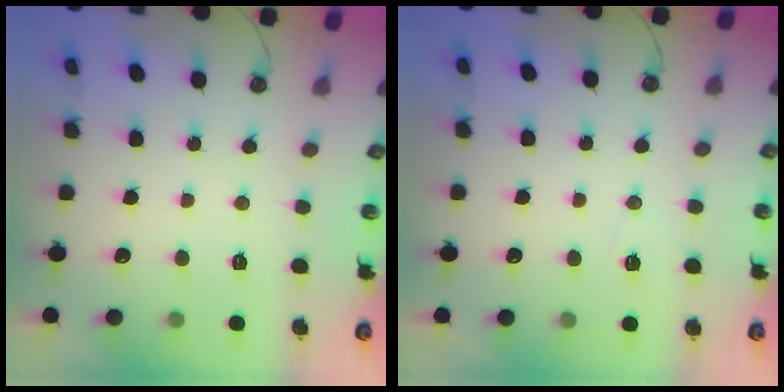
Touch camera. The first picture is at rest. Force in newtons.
{"total": 5.0, "press": 4.9, "slide": 0.9}